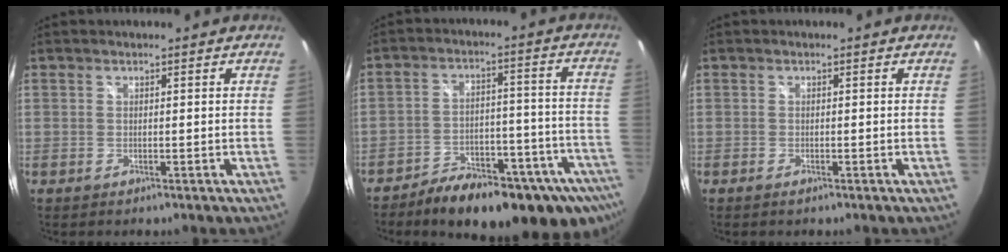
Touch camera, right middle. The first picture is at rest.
{"total": 22.2, "force": [-15.9, 8.4, 13.0], "torque": [-0.183, -0.016, -0.205]}
{"total": 0.9, "force": [-0.7, 0.2, 0.5], "torque": [-0.009, -0.004, -0.014]}